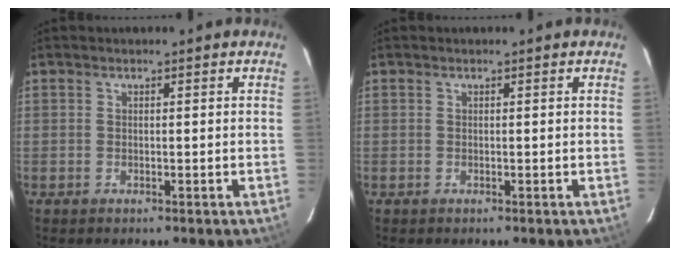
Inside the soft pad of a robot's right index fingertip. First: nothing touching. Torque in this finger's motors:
{"motor_torque": [0.00, 0.00, 0.06, 0.00]}